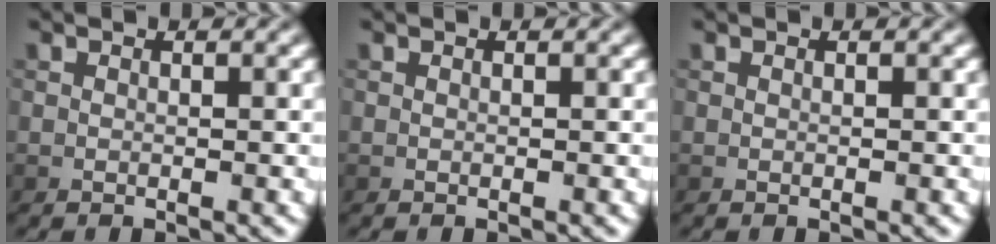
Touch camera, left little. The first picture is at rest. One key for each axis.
{"total": 0.0}
{"total": 0.0}